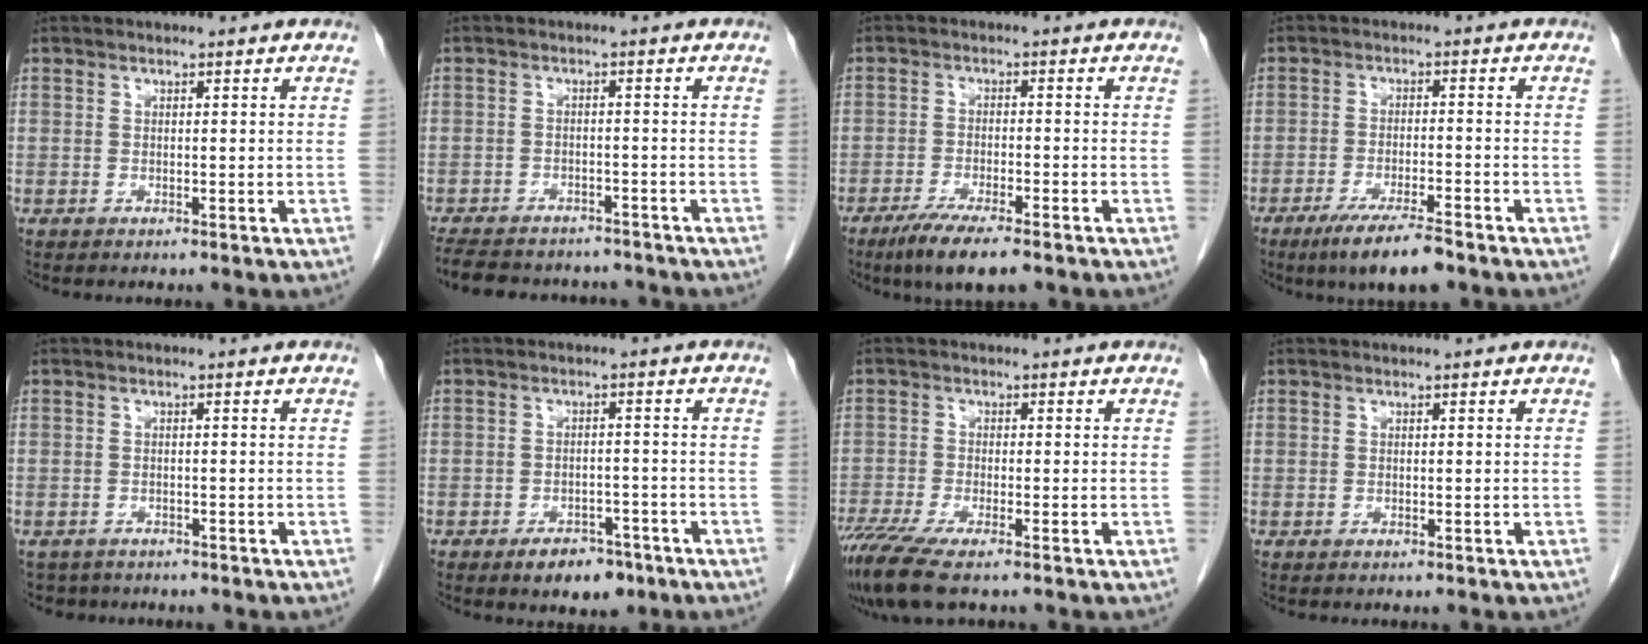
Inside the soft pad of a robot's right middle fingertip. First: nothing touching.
{"total": 14.0, "force": [-12.2, 5.0, 4.7], "torque": [-0.109, 0.000, -0.160]}
{"total": 7.2, "force": [-5.1, 1.0, 5.0], "torque": [-0.084, -0.015, -0.083]}
{"total": 7.7, "force": [-5.6, 0.8, 5.2], "torque": [-0.089, -0.017, -0.094]}
{"total": 3.7, "force": [-3.1, 1.9, 0.0], "torque": [0.000, 0.000, -0.047]}
{"total": 5.2, "force": [-3.5, 2.7, 2.7], "torque": [-0.036, 0.004, -0.044]}
{"total": 6.9, "force": [-5.1, 0.6, 4.6], "torque": [-0.085, -0.019, -0.093]}
{"total": 0.0}